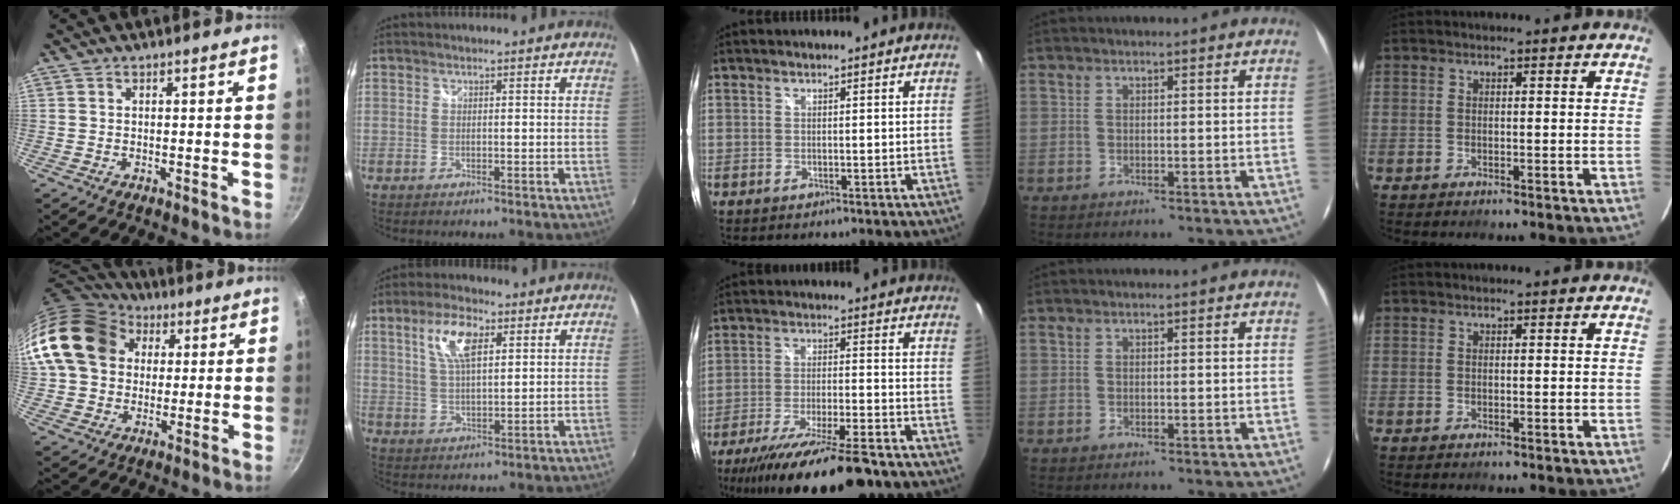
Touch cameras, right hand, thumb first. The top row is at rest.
{"thumb": {"total": 18.4, "force": [4.4, 14.9, 9.9], "torque": [-0.165, 0.024, 0.070]}, "index": {"total": 8.1, "force": [3.5, 3.3, 6.6], "torque": [-0.126, 0.010, 0.066]}, "middle": {"total": 18.5, "force": [-14.4, 2.9, 11.2], "torque": [-0.215, -0.042, -0.232]}}